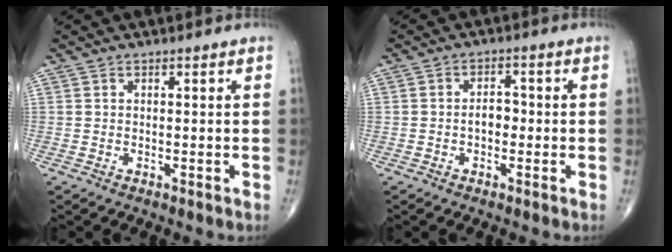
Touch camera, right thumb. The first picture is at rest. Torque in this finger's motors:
{"motor_torque": [0.76, 0.57, 0.56, -0.01, 0.01]}